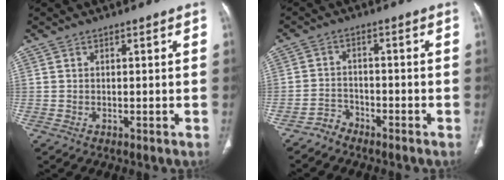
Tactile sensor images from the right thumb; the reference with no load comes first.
{"total": 3.1, "force": [-2.8, 1.3, -0.1], "torque": [0.006, 0.013, -0.056]}